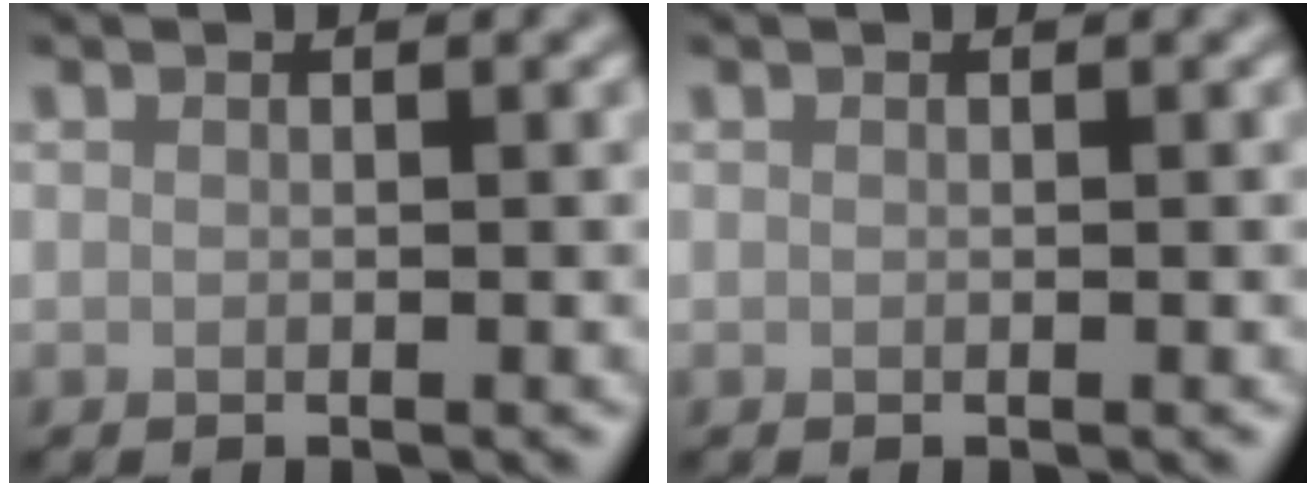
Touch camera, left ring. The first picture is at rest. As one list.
[{"total": 0.0}]